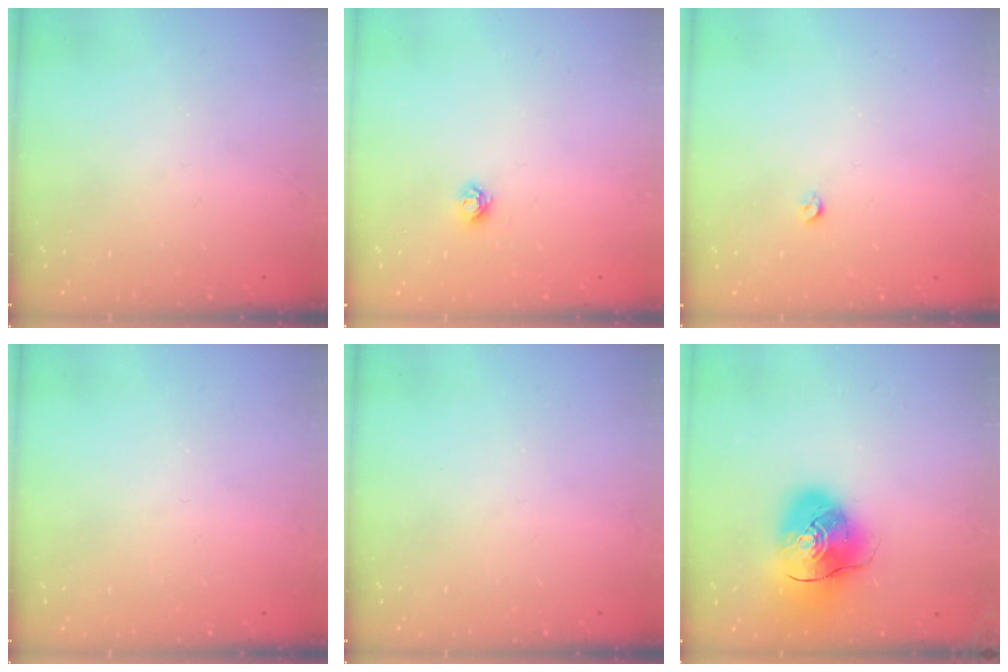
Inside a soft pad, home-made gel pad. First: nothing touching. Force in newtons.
{"total": 5.3, "press": 5.2, "slide": 0.5}
{"total": 2.8, "press": 2.8, "slide": 0.5}
{"total": 0.0}
{"total": 0.0}
{"total": 13.0, "press": 12.8, "slide": 2.4}